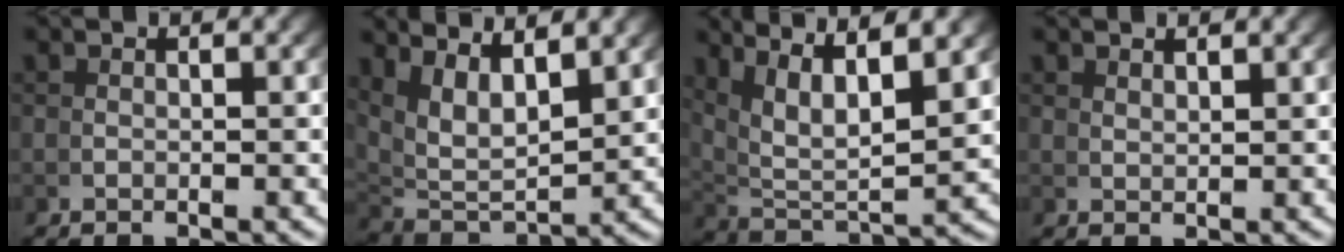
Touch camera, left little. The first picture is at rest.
{"total": 7.3, "force": [2.2, 4.3, 5.5], "torque": [-0.109, -0.021, 0.052]}
{"total": 8.8, "force": [3.8, 4.4, 6.6], "torque": [-0.130, -0.011, 0.072]}
{"total": 2.0, "force": [1.6, -1.2, -0.1], "torque": [0.010, 0.000, 0.037]}